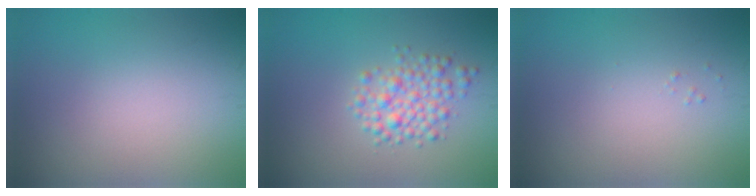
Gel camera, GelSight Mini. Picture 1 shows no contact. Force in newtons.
{"total": 3.0, "press": 3.0, "slide": 0.1}
{"total": 0.0}